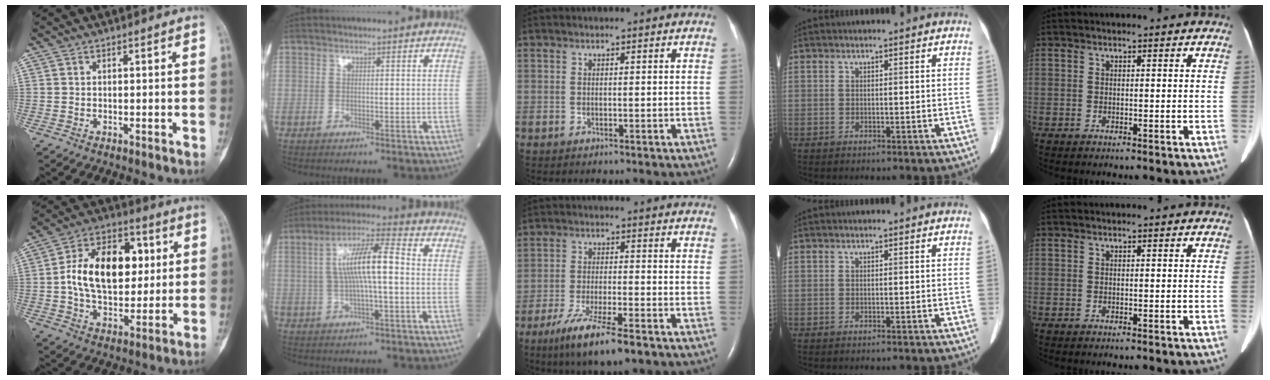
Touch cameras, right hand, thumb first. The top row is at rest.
{"thumb": {"total": 18.5, "force": [2.6, 11.6, 14.2], "torque": [-0.207, 0.012, 0.042]}, "index": {"total": 10.1, "force": [0.5, 1.4, 10.0], "torque": [-0.184, 0.021, 0.004]}, "middle": {"total": 9.8, "force": [-6.4, 1.0, 7.4], "torque": [-0.142, -0.024, -0.106]}}